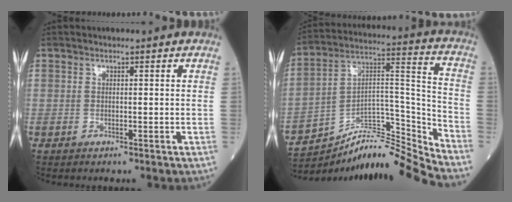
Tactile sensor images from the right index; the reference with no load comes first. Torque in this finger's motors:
{"motor_torque": [0.26, -0.73, 0.12, 0.00]}